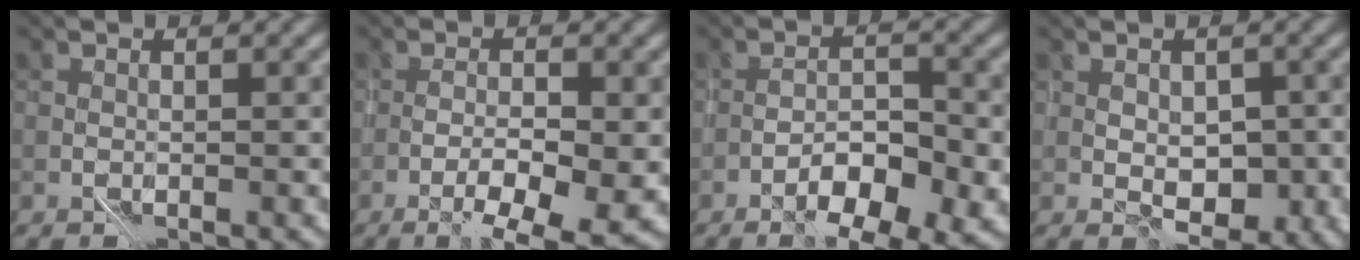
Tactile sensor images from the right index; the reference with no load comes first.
{"total": 3.9, "force": [-1.5, 0.5, 3.5], "torque": [-0.056, -0.001, -0.023]}
{"total": 4.7, "force": [-2.6, 1.6, 3.6], "torque": [-0.050, 0.007, -0.044]}
{"total": 3.2, "force": [0.0, 1.9, 2.5], "torque": [-0.032, -0.003, 0.002]}